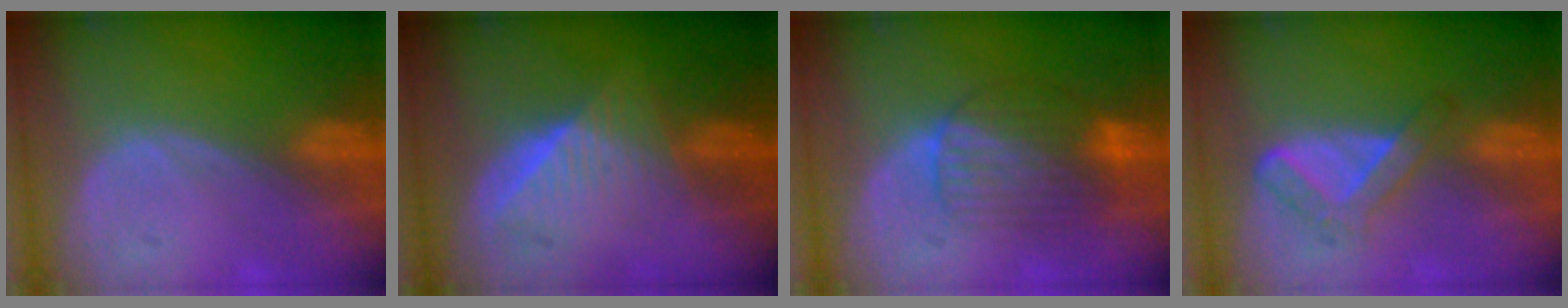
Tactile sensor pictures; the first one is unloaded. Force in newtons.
{"total": 6.5, "press": 5.9, "slide": 2.6}
{"total": 8.0, "press": 7.6, "slide": 2.7}
{"total": 5.5, "press": 4.7, "slide": 2.9}